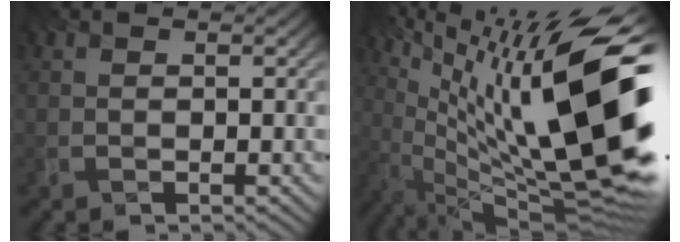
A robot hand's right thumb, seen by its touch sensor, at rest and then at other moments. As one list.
[{"total": 17.2, "force": [2.5, 6.2, 15.8], "torque": [-0.290, -0.002, 0.067]}]